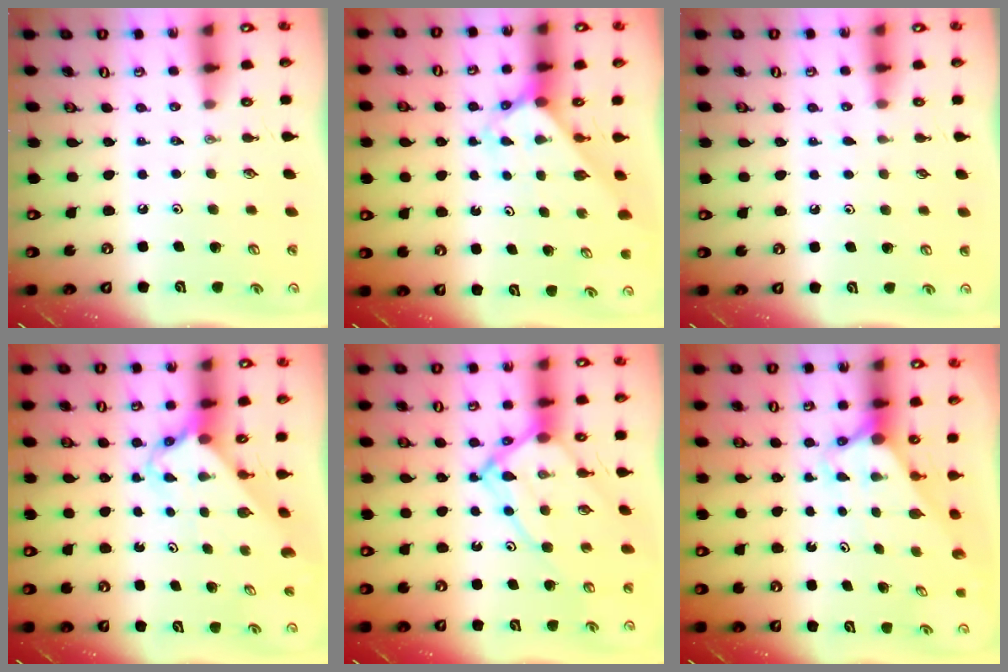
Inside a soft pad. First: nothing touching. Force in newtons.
{"total": 2.6, "press": 2.6, "slide": 0.2}
{"total": 1.6, "press": 1.6, "slide": 0.3}
{"total": 2.7, "press": 2.7, "slide": 0.2}
{"total": 13.9, "press": 13.8, "slide": 1.2}
{"total": 2.8, "press": 2.8, "slide": 0.0}